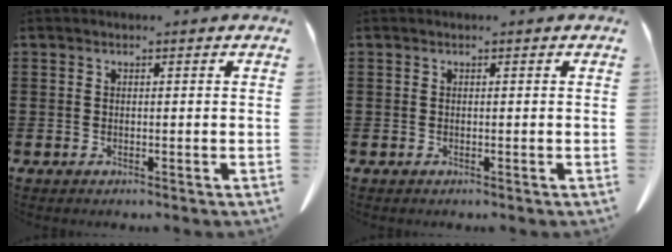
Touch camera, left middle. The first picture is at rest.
{"total": 0.0}